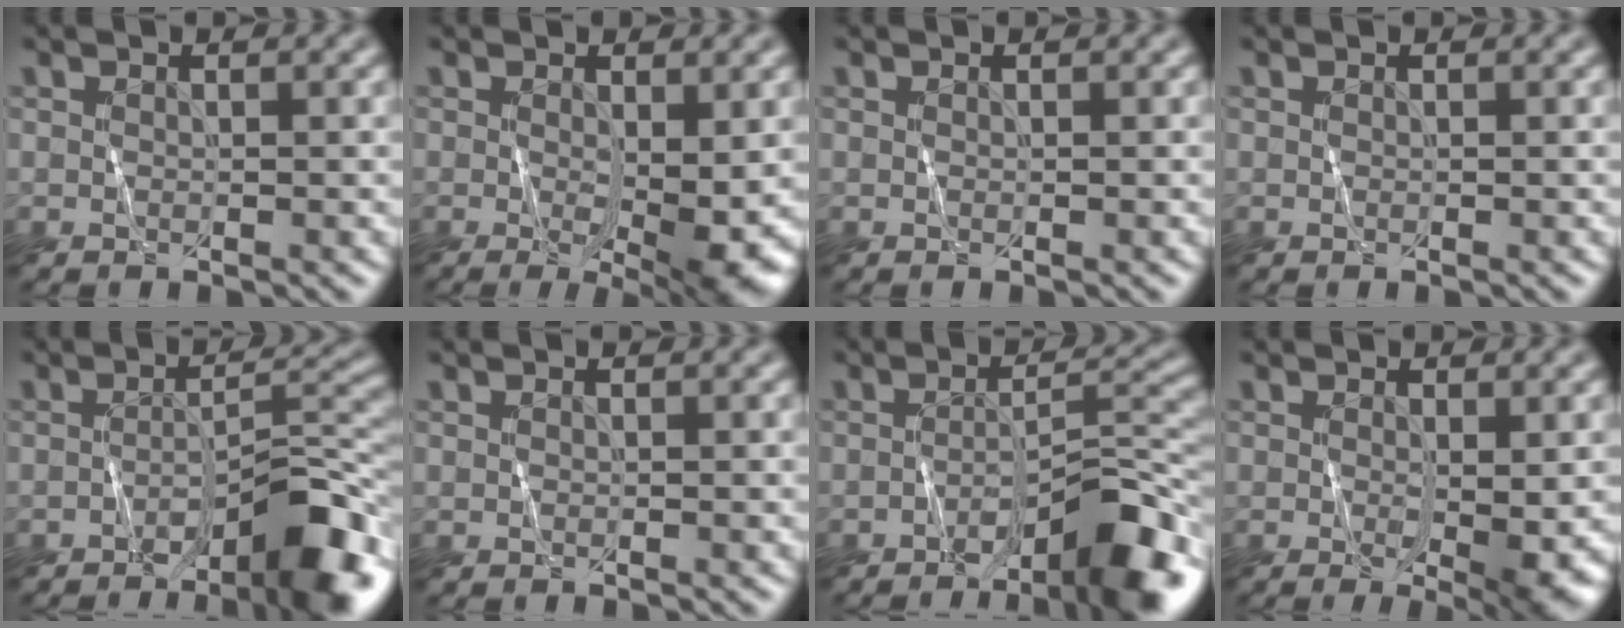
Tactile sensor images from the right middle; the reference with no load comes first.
{"total": 5.5, "force": [-0.6, 1.3, 5.3], "torque": [-0.085, -0.018, -0.003]}
{"total": 0.0}
{"total": 0.0}
{"total": 7.3, "force": [-4.3, 1.6, 5.7], "torque": [-0.079, 0.012, -0.066]}
{"total": 0.0}
{"total": 7.3, "force": [-4.4, 1.3, 5.7], "torque": [-0.080, 0.012, -0.069]}
{"total": 3.8, "force": [-0.5, 0.6, 3.8], "torque": [-0.058, -0.014, -0.004]}